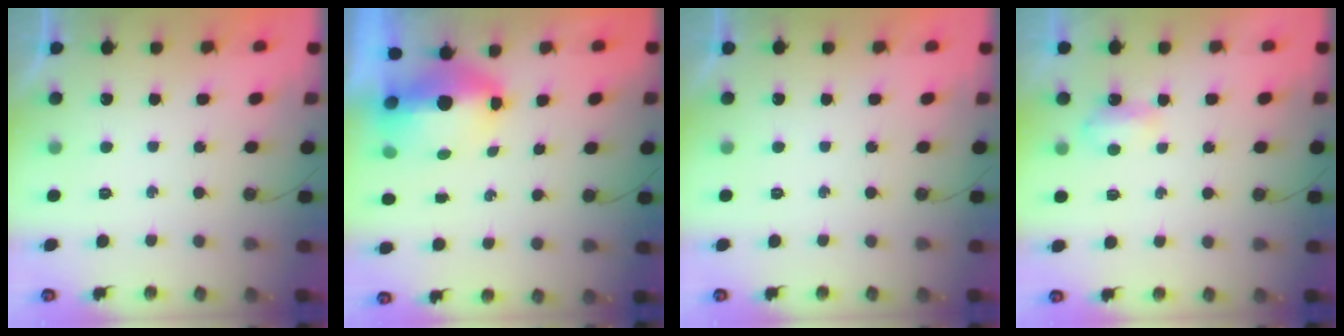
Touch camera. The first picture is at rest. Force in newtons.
{"total": 7.4, "press": 7.4, "slide": 0.9}
{"total": 0.0}
{"total": 3.4, "press": 3.3, "slide": 0.4}